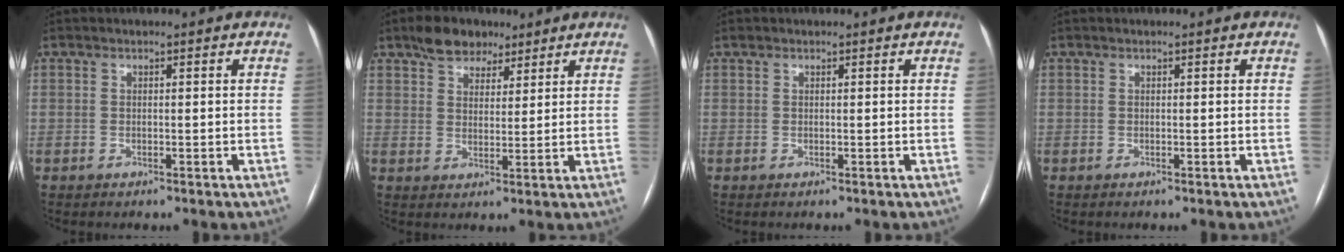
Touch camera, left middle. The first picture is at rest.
{"total": 6.4, "force": [4.6, 3.7, 2.4], "torque": [-0.039, 0.015, 0.079]}
{"total": 0.0}
{"total": 0.0}